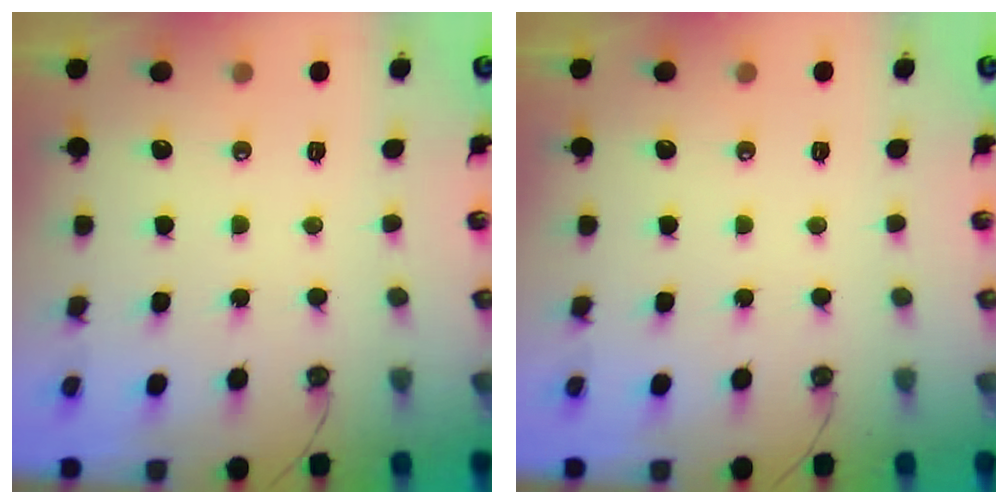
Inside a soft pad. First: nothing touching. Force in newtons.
{"total": 0.0}